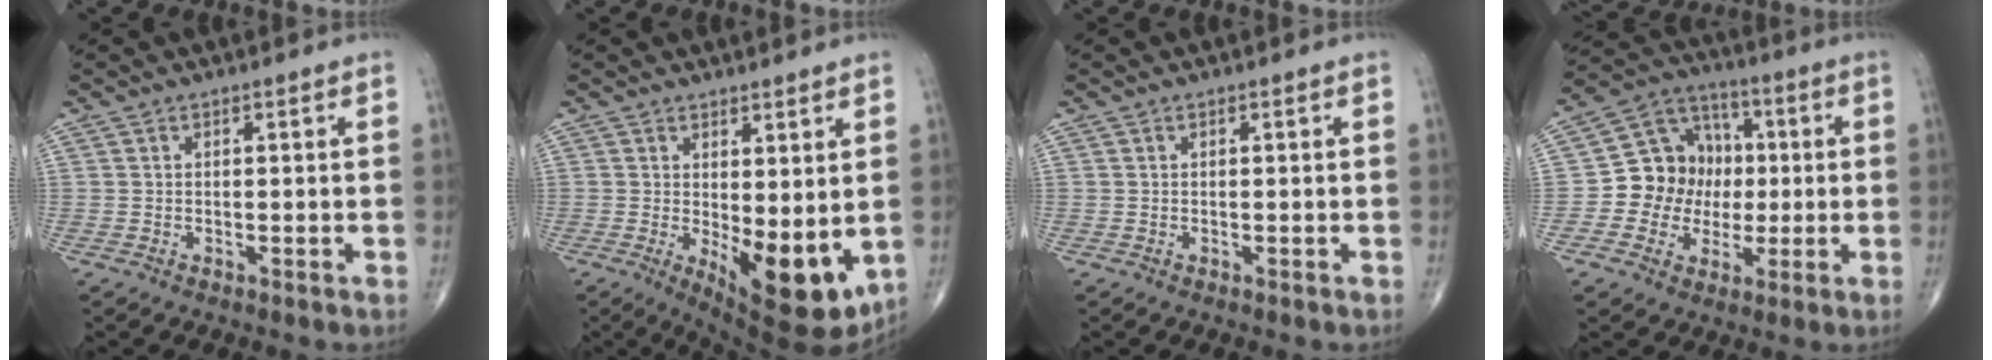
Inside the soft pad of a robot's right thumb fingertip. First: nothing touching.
{"total": 12.2, "force": [-1.1, 5.0, 11.0], "torque": [-0.143, -0.030, 0.001]}
{"total": 0.0}
{"total": 12.9, "force": [-0.5, 11.4, 5.9], "torque": [-0.051, 0.032, -0.012]}